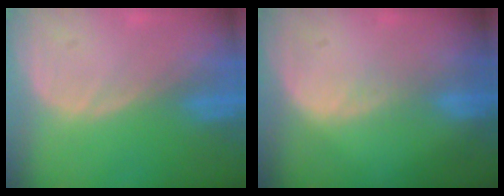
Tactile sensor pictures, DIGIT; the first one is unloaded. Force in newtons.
{"total": 1.3, "press": 1.3, "slide": 0.1}